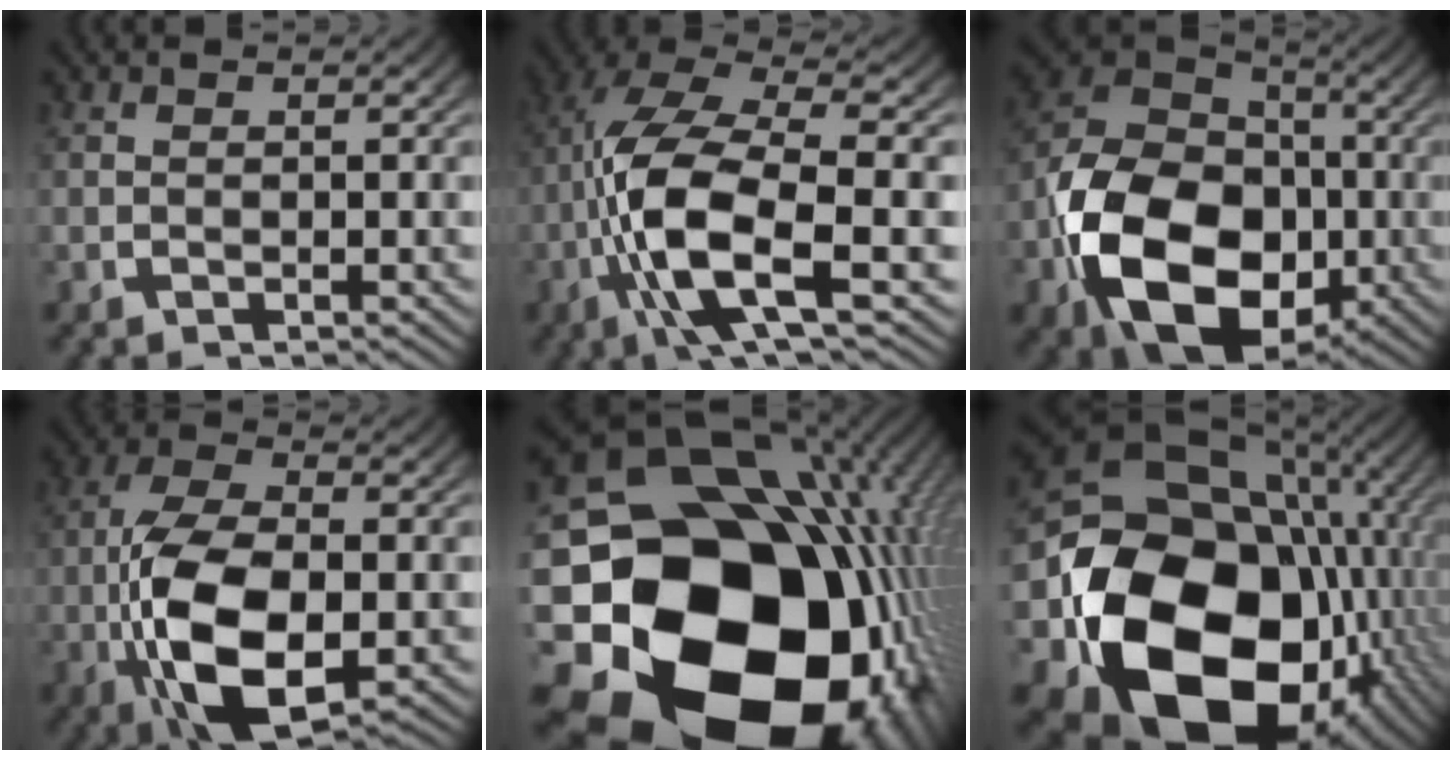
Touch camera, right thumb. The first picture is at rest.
{"total": 11.8, "force": [-2.5, 5.6, 10.1], "torque": [-0.242, -0.035, -0.029]}
{"total": 21.4, "force": [-4.5, 14.8, 14.9], "torque": [-0.330, -0.075, -0.042]}
{"total": 11.8, "force": [-3.2, 6.5, 9.3], "torque": [-0.218, -0.047, -0.033]}
{"total": 37.8, "force": [-8.1, 25.0, 27.1], "torque": [-0.487, -0.118, -0.075]}
{"total": 28.5, "force": [-6.2, 19.1, 20.3], "torque": [-0.395, -0.107, -0.057]}